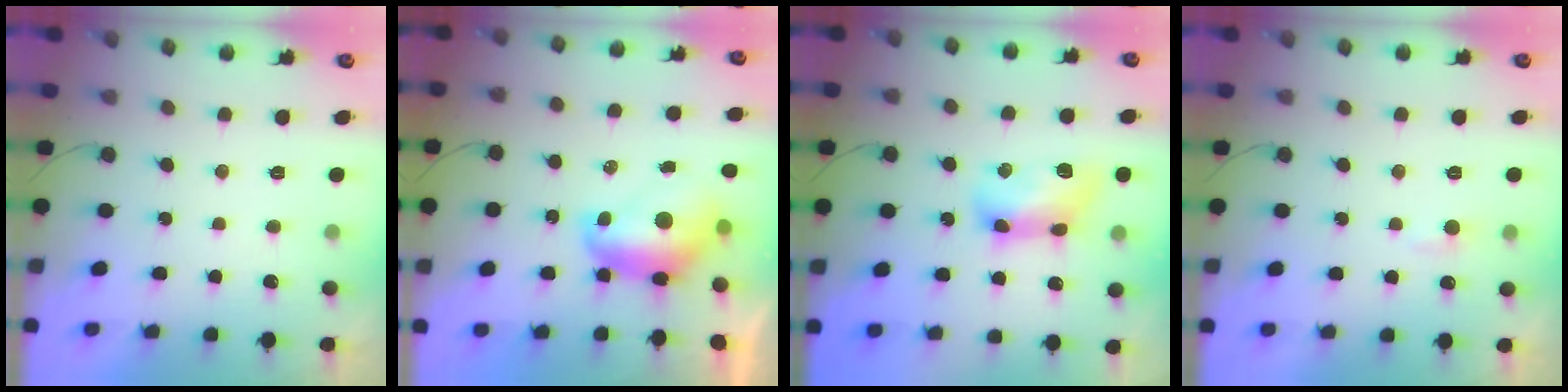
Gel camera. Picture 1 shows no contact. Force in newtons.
{"total": 8.7, "press": 8.6, "slide": 0.9}
{"total": 12.1, "press": 12.1, "slide": 0.6}
{"total": 3.9, "press": 3.9, "slide": 0.4}